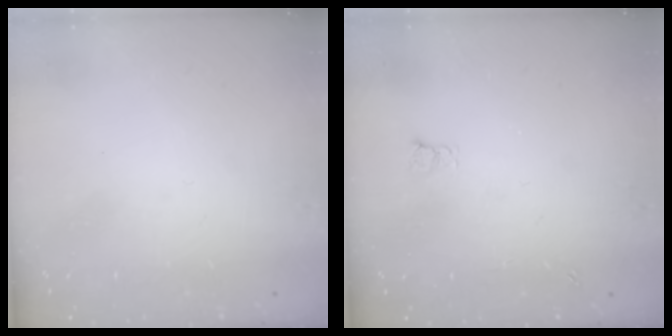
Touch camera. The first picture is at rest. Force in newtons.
{"total": 2.9, "press": 2.9, "slide": 0.5}